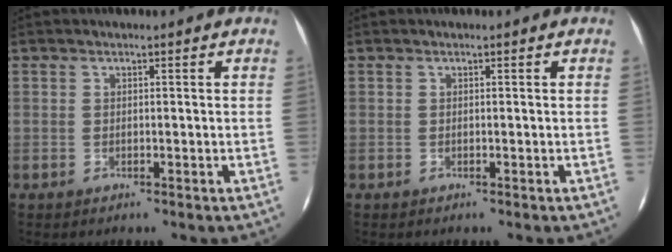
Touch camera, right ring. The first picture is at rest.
{"total": 0.0}